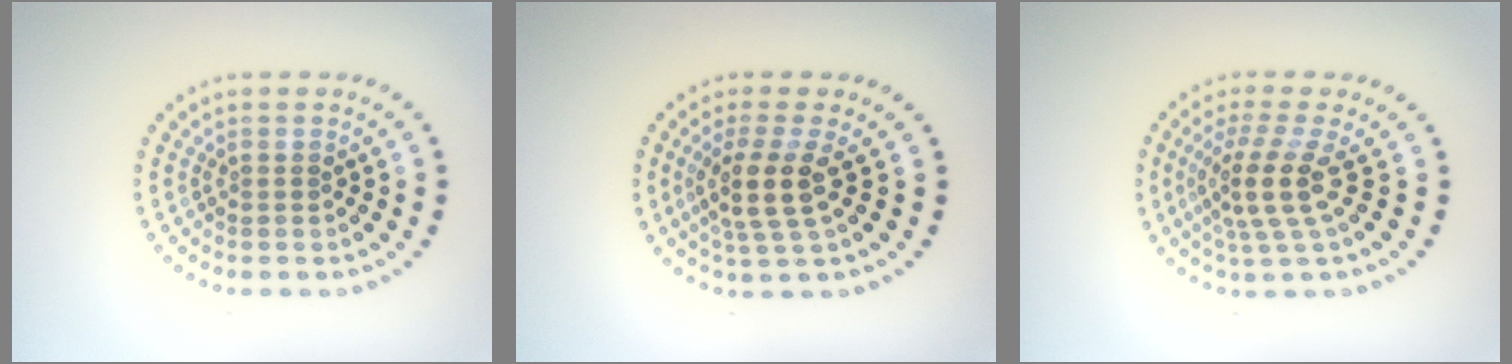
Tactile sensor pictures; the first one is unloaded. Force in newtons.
{"total": 3.7, "press": 2.9, "slide": 2.2}
{"total": 3.9, "press": 2.8, "slide": 2.7}